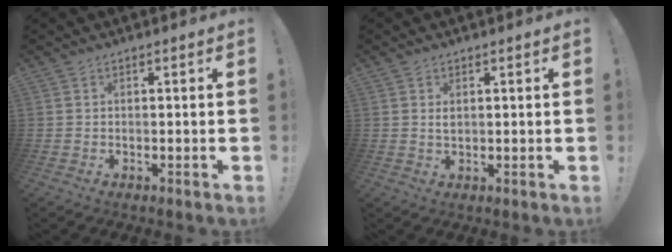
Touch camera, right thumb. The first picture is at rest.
{"total": 1.3, "force": [0.5, 0.8, 0.9], "torque": [-0.008, -0.004, 0.007]}